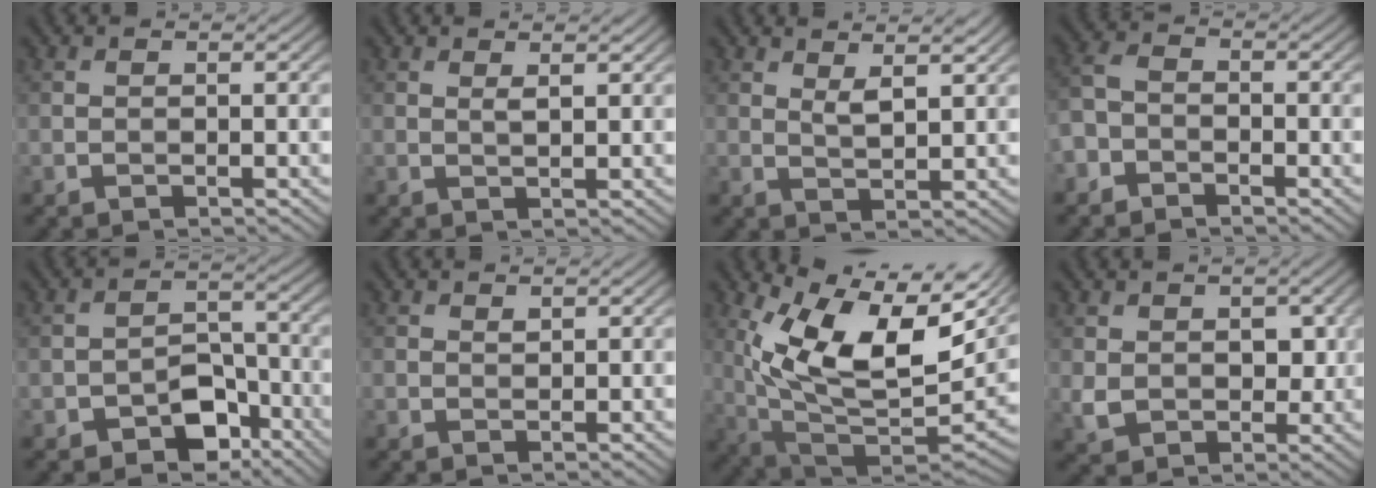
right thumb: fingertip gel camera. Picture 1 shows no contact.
{"total": 1.3, "force": [0.9, 0.2, 1.0], "torque": [-0.022, -0.003, 0.017]}
{"total": 3.0, "force": [2.0, 0.7, 2.1], "torque": [-0.044, -0.006, 0.039]}
{"total": 3.2, "force": [-2.6, 1.6, 1.1], "torque": [-0.024, -0.002, -0.066]}
{"total": 6.2, "force": [-3.6, 3.8, 3.4], "torque": [-0.046, 0.004, -0.067]}
{"total": 0.7, "force": [0.6, 0.3, 0.3], "torque": [-0.006, -0.003, 0.012]}
{"total": 15.6, "force": [4.9, 7.3, 12.8], "torque": [-0.250, -0.012, 0.088]}
{"total": 4.9, "force": [1.0, 3.7, 3.0], "torque": [-0.068, -0.009, 0.027]}